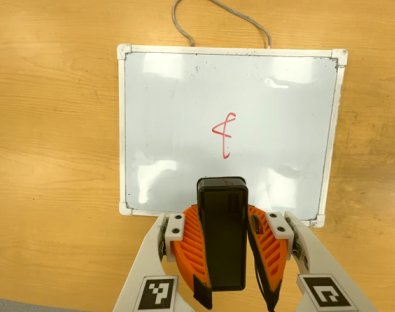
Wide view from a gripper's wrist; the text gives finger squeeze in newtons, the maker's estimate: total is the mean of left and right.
{"total": 7.1, "left": 5.9, "right": 8.2}